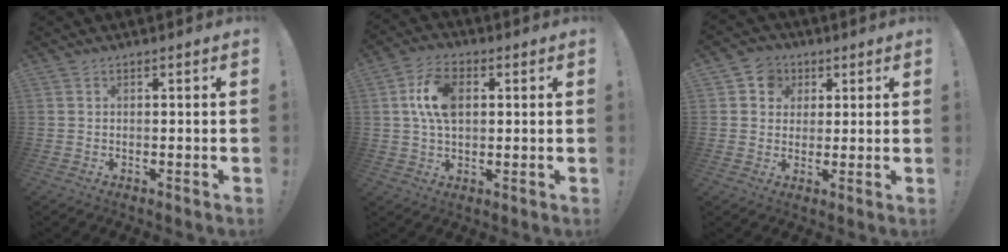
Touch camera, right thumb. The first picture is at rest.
{"total": 11.2, "force": [2.3, 6.9, 8.6], "torque": [-0.172, 0.008, 0.042]}
{"total": 6.3, "force": [1.7, 5.9, 1.5], "torque": [-0.013, -0.009, 0.032]}